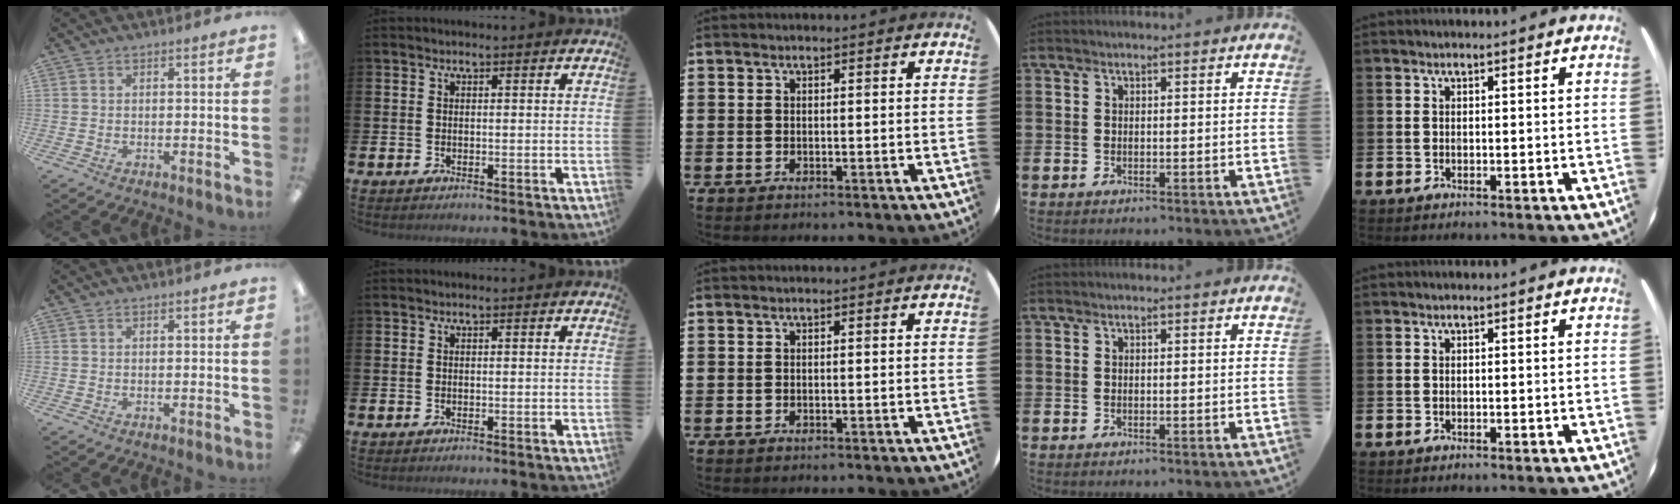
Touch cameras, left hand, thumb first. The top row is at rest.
{}